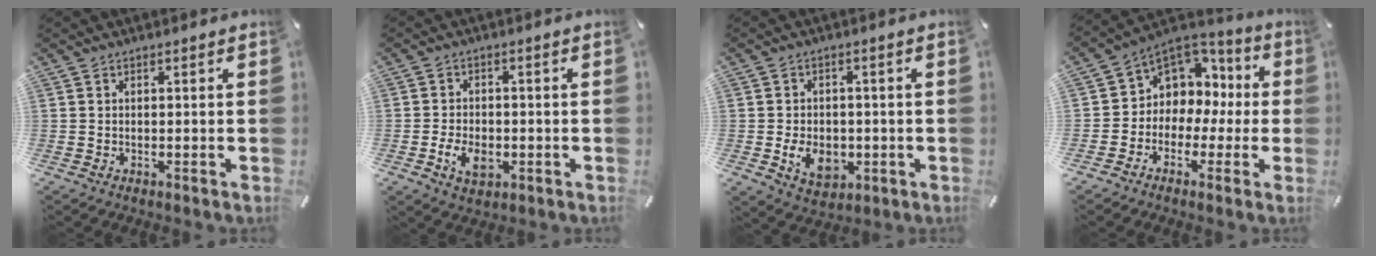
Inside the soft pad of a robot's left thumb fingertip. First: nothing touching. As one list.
[{"total": 6.0, "force": [-1.8, 3.9, 4.1], "torque": [-0.079, 0.001, -0.034]}, {"total": 7.7, "force": [-1.7, 5.9, 4.7], "torque": [-0.088, 0.000, -0.030]}, {"total": 7.2, "force": [0.6, 7.1, 1.1], "torque": [-0.028, -0.024, 0.015]}]